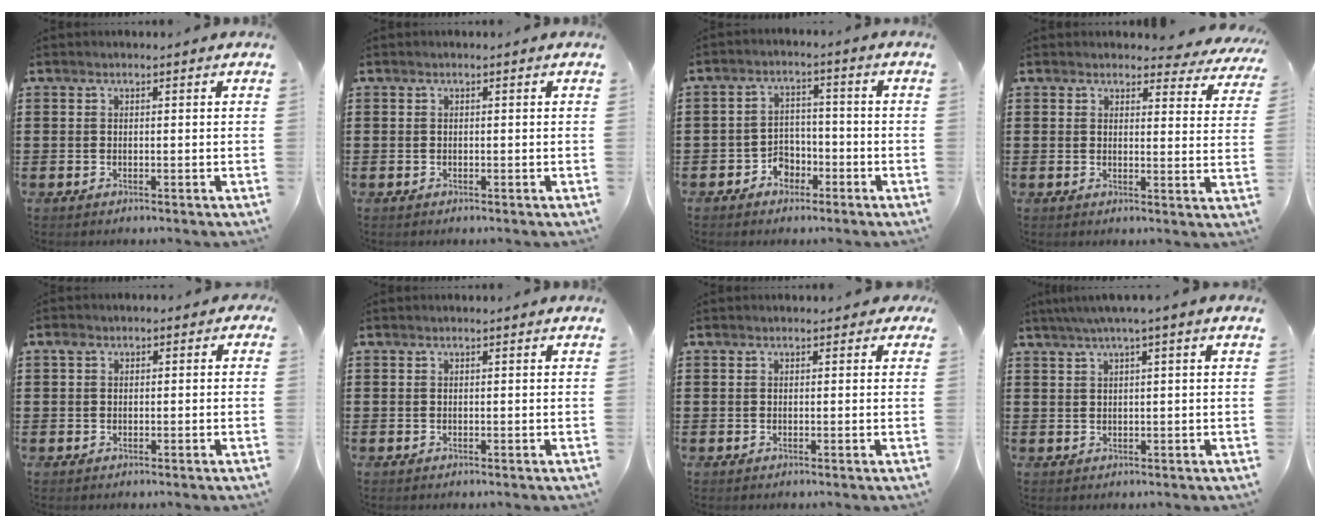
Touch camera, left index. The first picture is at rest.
{"total": 0.0}
{"total": 3.8, "force": [-2.7, 2.6, 0.9], "torque": [-0.025, 0.011, -0.056]}
{"total": 3.7, "force": [3.4, 0.8, 1.0], "torque": [-0.016, -0.016, 0.059]}
{"total": 1.8, "force": [-0.1, 1.4, 1.1], "torque": [-0.026, 0.008, -0.004]}
{"total": 0.0}
{"total": 0.6, "force": [0.2, 0.5, 0.3], "torque": [-0.009, 0.006, 0.002]}
{"total": 2.3, "force": [1.0, -0.3, 2.1], "torque": [-0.039, -0.002, 0.016]}